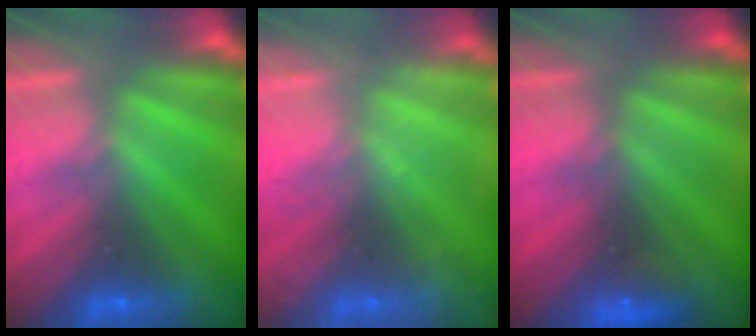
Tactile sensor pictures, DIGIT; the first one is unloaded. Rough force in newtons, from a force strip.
{"total": 2.3}
{"total": 2.3}